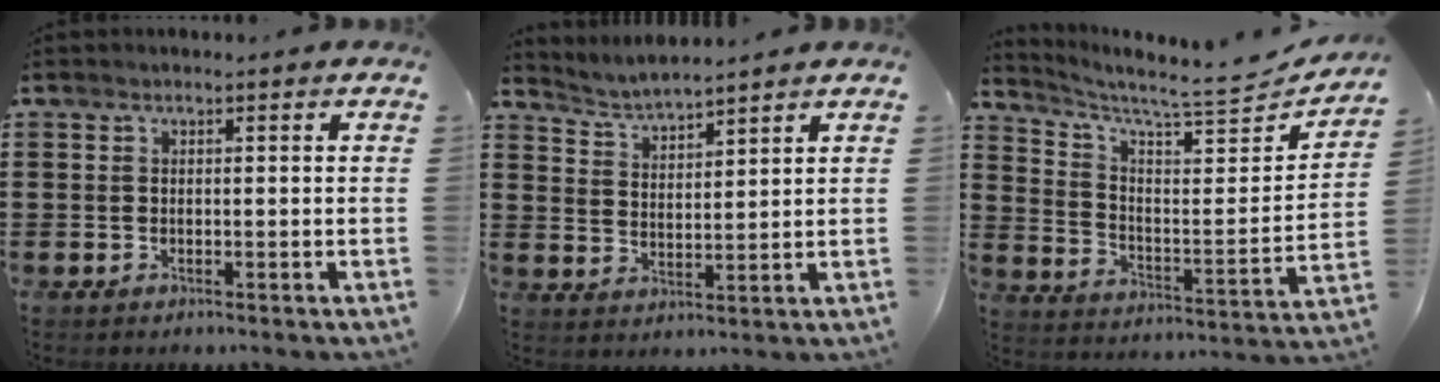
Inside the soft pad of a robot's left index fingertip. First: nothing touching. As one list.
[{"total": 3.5, "force": [3.5, -0.2, 0.1], "torque": [-0.017, -0.017, 0.061]}, {"total": 6.2, "force": [5.5, 0.1, 2.7], "torque": [-0.073, -0.055, 0.085]}]